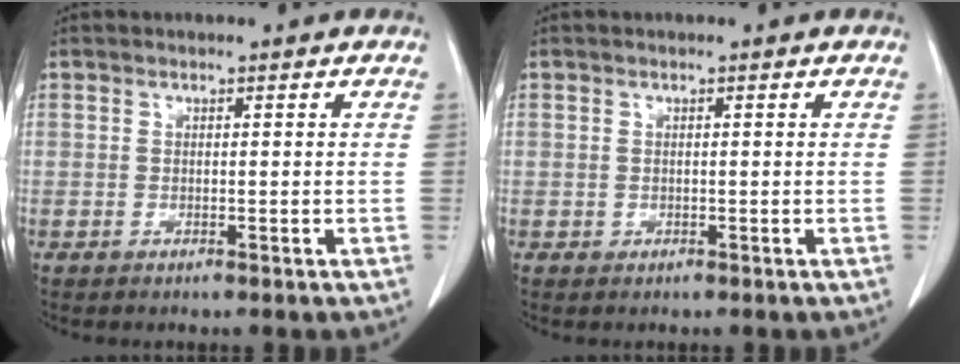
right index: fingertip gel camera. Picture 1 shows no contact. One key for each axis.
{"total": 0.5, "fx": 0.0, "fy": 0.5, "fz": 0.0, "tx": -0.001, "ty": 0.002, "tz": 0.000}